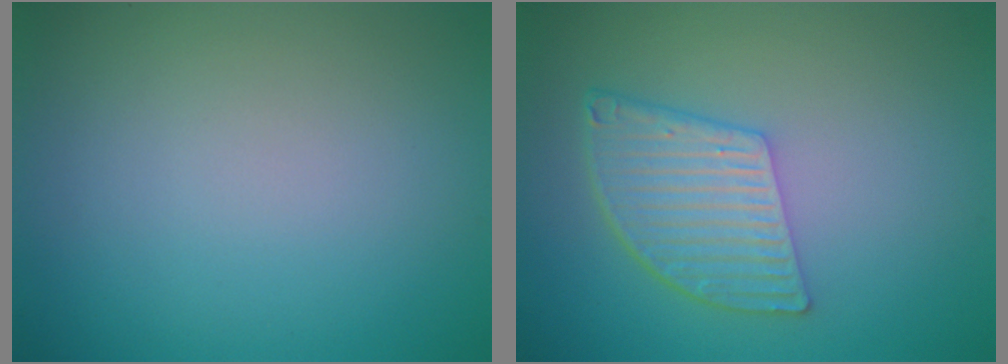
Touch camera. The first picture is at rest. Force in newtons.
{"total": 5.3, "press": 3.9, "slide": 3.6}